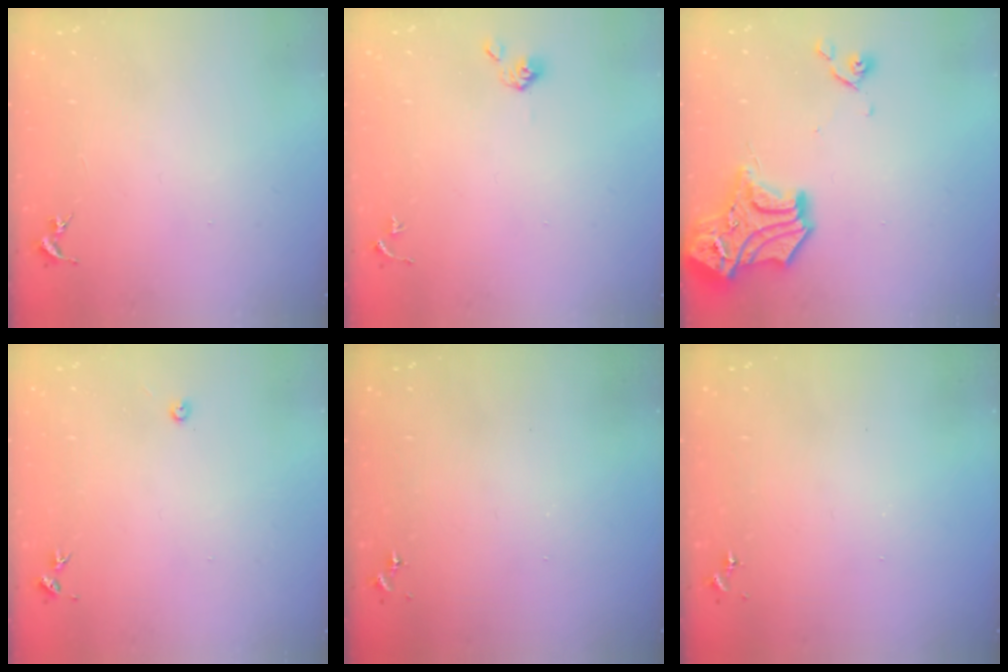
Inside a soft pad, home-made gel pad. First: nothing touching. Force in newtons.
{"total": 4.6, "press": 4.6, "slide": 0.7}
{"total": 17.6, "press": 17.4, "slide": 2.2}
{"total": 3.0, "press": 3.0, "slide": 0.4}
{"total": 0.0}
{"total": 0.0}